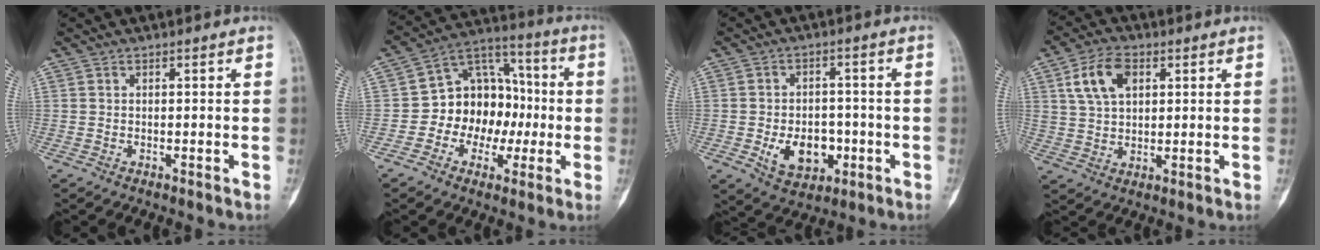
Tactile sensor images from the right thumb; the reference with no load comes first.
{"total": 14.5, "force": [-1.6, 11.4, 8.7], "torque": [-0.090, 0.046, -0.033]}
{"total": 9.3, "force": [-2.5, 6.5, 6.1], "torque": [-0.065, 0.012, -0.030]}
{"total": 9.3, "force": [3.5, 5.6, 6.5], "torque": [-0.114, 0.000, 0.066]}